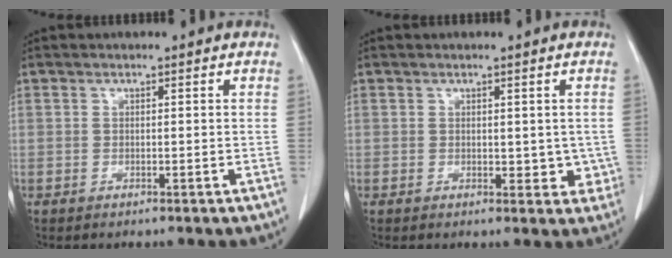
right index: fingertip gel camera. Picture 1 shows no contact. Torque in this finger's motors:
{"motor_torque": [0.02, 0.10, 0.03, 0.00]}